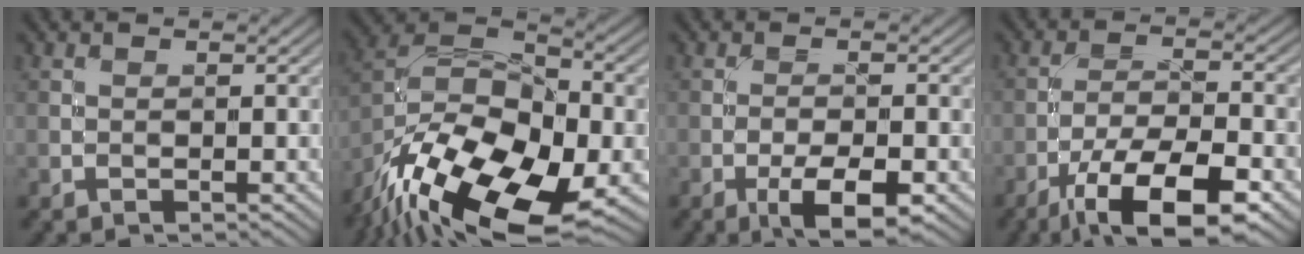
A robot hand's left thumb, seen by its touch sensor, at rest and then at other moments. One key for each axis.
{"total": 19.4, "fx": -11.6, "fy": 9.3, "fz": 12.4, "tx": -0.259, "ty": -0.040, "tz": -0.187}
{"total": 5.7, "fx": -2.9, "fy": 1.8, "fz": 4.6, "tx": -0.077, "ty": 0.001, "tz": -0.046}
{"total": 12.5, "fx": -7.6, "fy": 3.9, "fz": 9.1, "tx": -0.169, "ty": -0.007, "tz": -0.133}